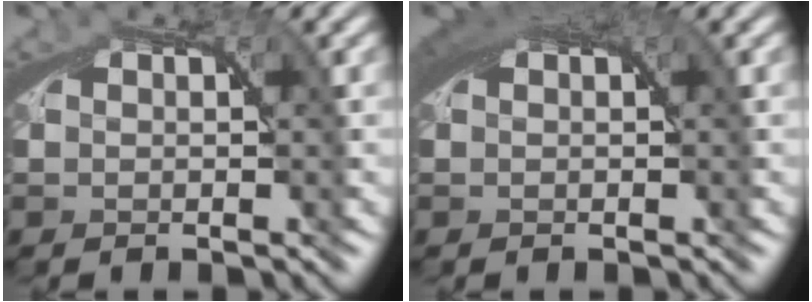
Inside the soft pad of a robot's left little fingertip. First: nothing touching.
{"total": 2.9, "force": [1.4, 1.0, 2.4], "torque": [-0.036, 0.012, 0.019]}